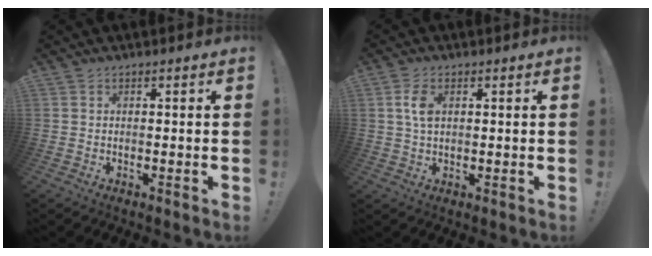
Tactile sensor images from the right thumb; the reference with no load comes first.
{"total": 5.0, "force": [1.3, 2.9, 3.9], "torque": [-0.072, -0.001, 0.020]}